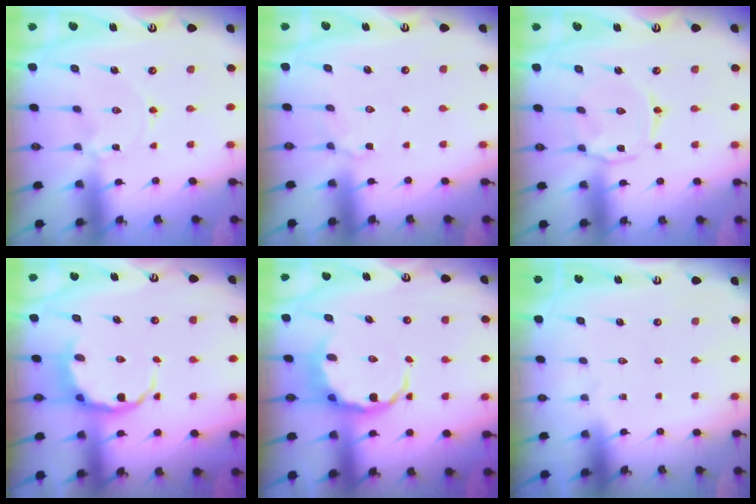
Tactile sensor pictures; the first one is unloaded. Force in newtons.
{"total": 3.0, "press": 2.9, "slide": 0.7}
{"total": 2.2, "press": 2.1, "slide": 0.4}
{"total": 6.9, "press": 6.5, "slide": 2.2}
{"total": 7.2, "press": 6.9, "slide": 2.2}
{"total": 0.0}